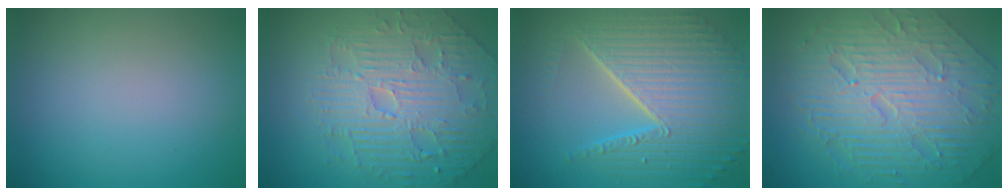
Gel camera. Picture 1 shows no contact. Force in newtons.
{"total": 5.9, "press": 5.3, "slide": 2.5}
{"total": 9.7, "press": 6.2, "slide": 7.5}
{"total": 10.7, "press": 7.1, "slide": 8.0}